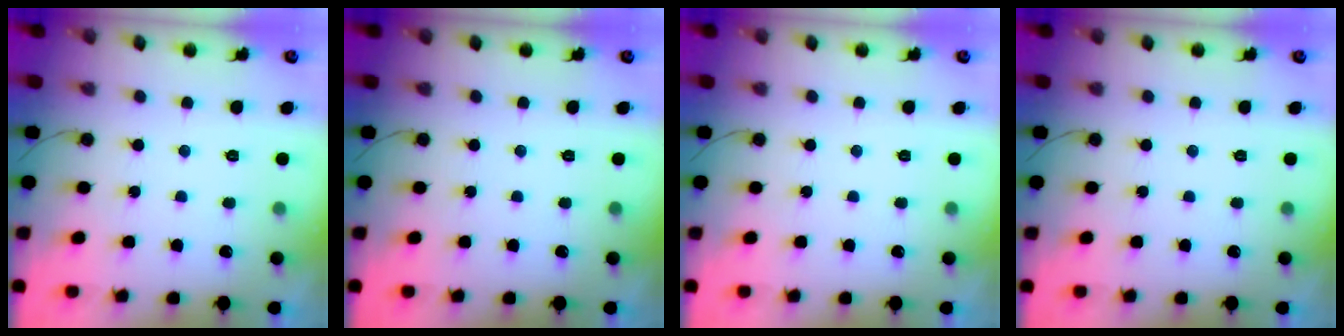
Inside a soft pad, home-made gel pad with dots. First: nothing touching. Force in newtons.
{"total": 0.0}
{"total": 0.0}
{"total": 0.0}